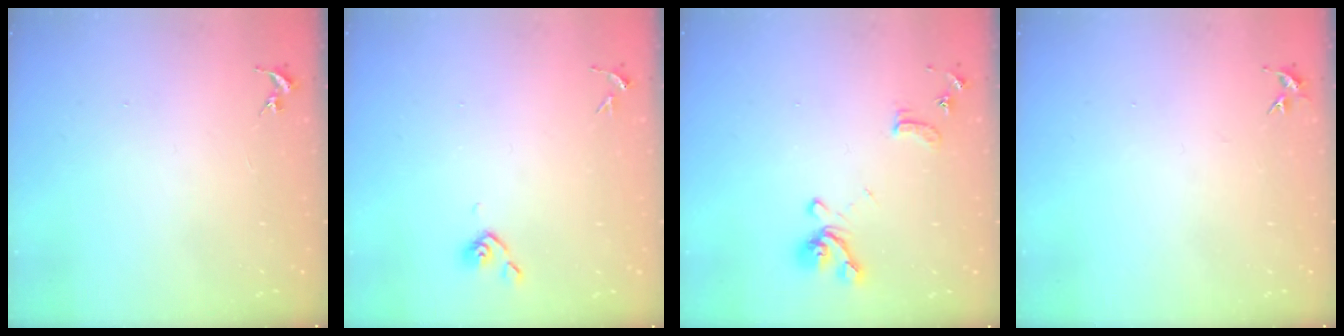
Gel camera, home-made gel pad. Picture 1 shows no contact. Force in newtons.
{"total": 3.8, "press": 3.7, "slide": 0.8}
{"total": 12.8, "press": 12.7, "slide": 1.4}
{"total": 3.6, "press": 3.5, "slide": 0.4}